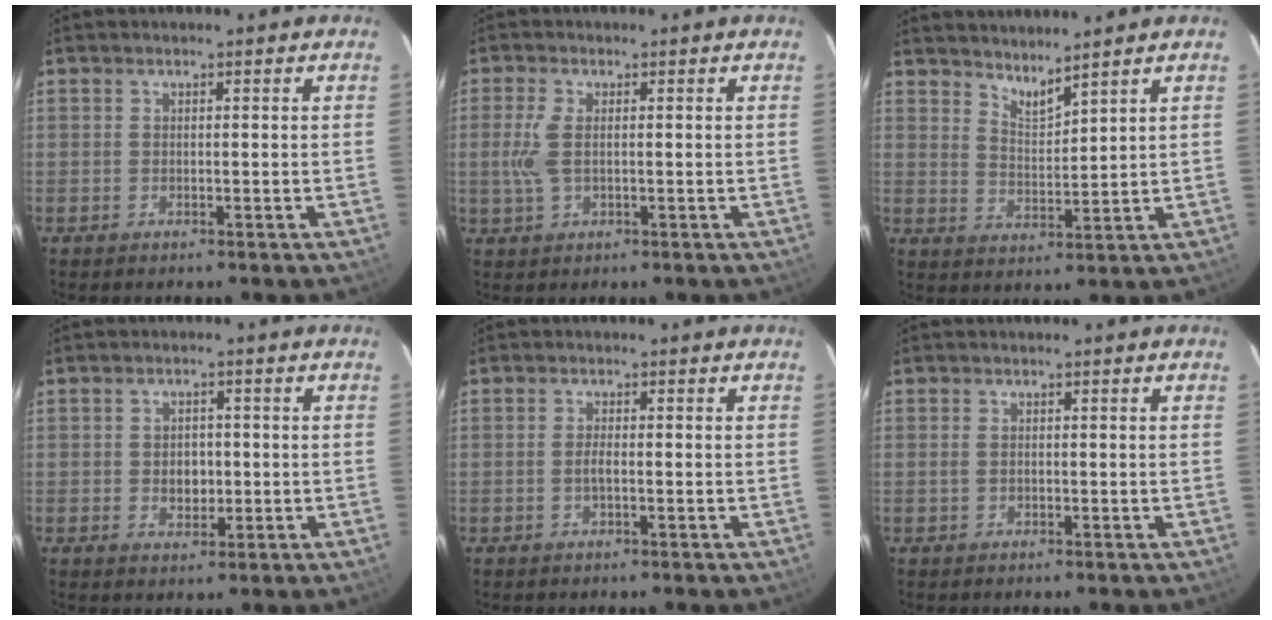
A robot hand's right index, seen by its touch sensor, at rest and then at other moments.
{"total": 4.4, "force": [0.2, 1.9, 3.9], "torque": [-0.092, 0.001, 0.004]}
{"total": 4.5, "force": [4.2, 0.4, 1.7], "torque": [-0.029, -0.007, 0.075]}
{"total": 3.8, "force": [-0.4, 3.0, 2.3], "torque": [-0.036, 0.002, -0.003]}
{"total": 1.4, "force": [-0.4, 0.3, 1.3], "torque": [-0.026, -0.001, -0.009]}
{"total": 0.9, "force": [-0.1, 0.5, 0.7], "torque": [-0.016, 0.000, -0.003]}